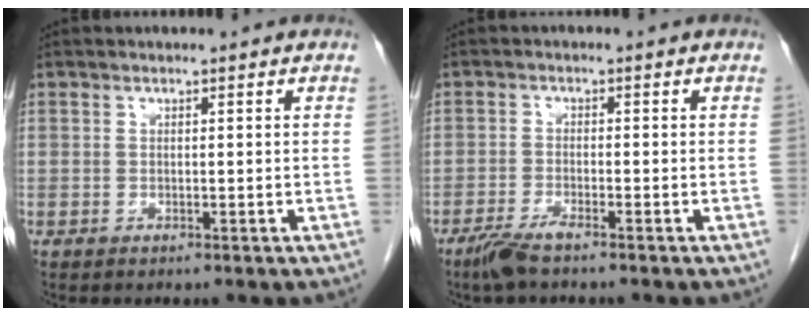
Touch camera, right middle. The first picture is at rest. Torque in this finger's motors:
{"motor_torque": [-0.15, -0.27, 0.04, 0.02]}